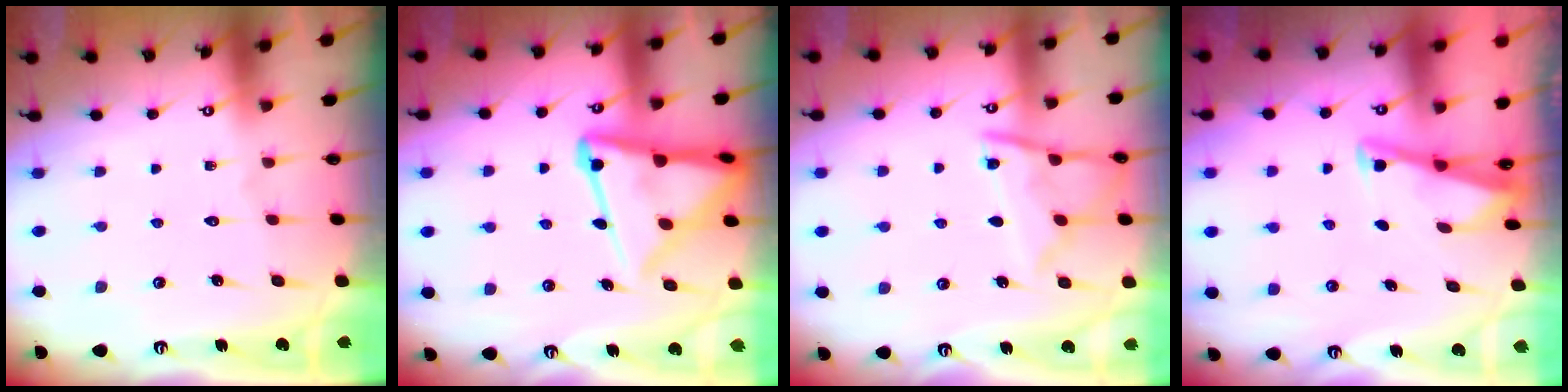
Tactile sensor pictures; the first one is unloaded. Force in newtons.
{"total": 13.7, "press": 13.6, "slide": 1.4}
{"total": 11.2, "press": 11.2, "slide": 1.1}
{"total": 2.9, "press": 2.9, "slide": 0.3}